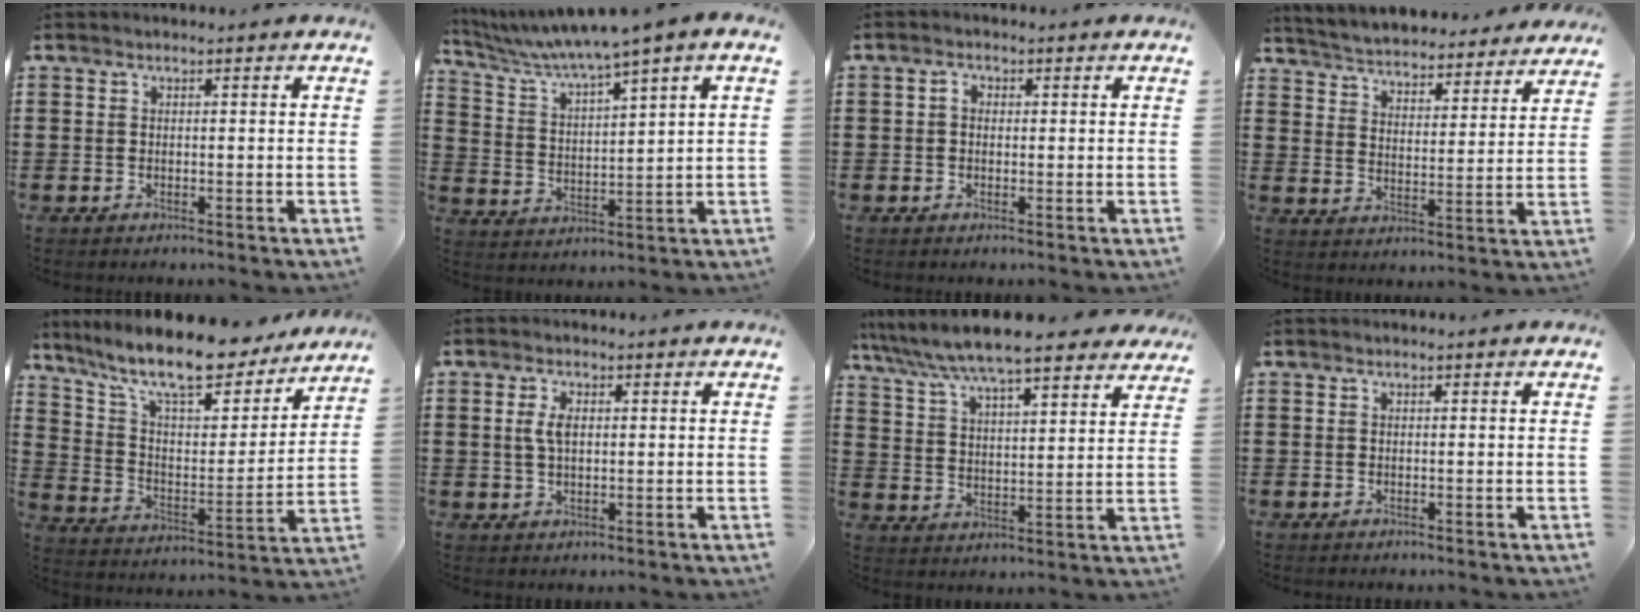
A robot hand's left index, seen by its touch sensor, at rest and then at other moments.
{"total": 5.1, "force": [4.0, -1.0, 2.9], "torque": [-0.076, -0.031, 0.062]}
{"total": 1.6, "force": [0.2, 1.1, 1.1], "torque": [-0.025, 0.008, 0.001]}
{"total": 4.6, "force": [4.5, -0.3, -0.1], "torque": [-0.023, -0.037, 0.074]}
{"total": 12.9, "force": [11.1, 1.9, 6.3], "torque": [-0.158, -0.070, 0.192]}
{"total": 3.2, "force": [0.6, 1.6, 2.7], "torque": [-0.066, 0.006, 0.006]}
{"total": 8.0, "force": [7.3, 0.4, 3.3], "torque": [-0.093, -0.035, 0.125]}
{"total": 0.0}